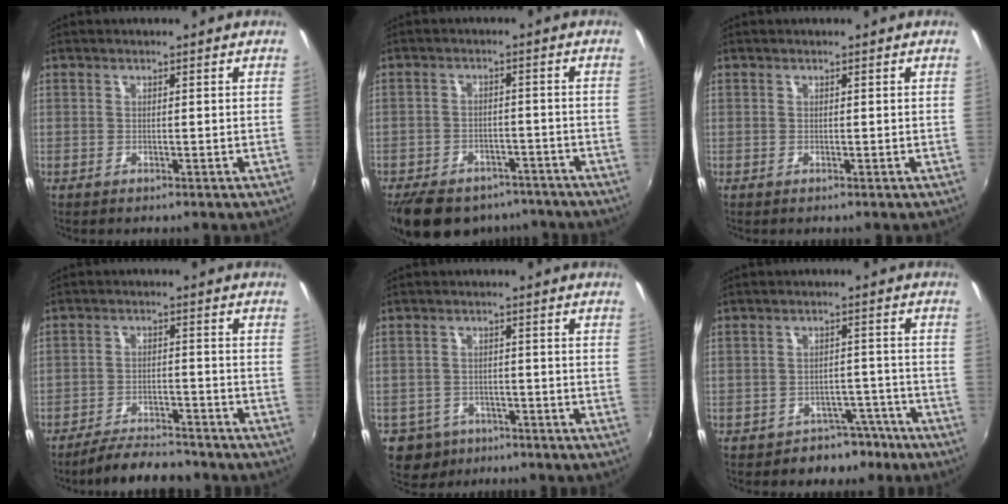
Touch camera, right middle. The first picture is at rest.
{"total": 16.3, "force": [-12.5, 8.2, 6.5], "torque": [-0.150, 0.001, -0.167]}
{"total": 0.0}
{"total": 9.6, "force": [-8.7, 2.4, 3.4], "torque": [-0.089, -0.001, -0.131]}
{"total": 6.7, "force": [-4.2, 4.9, 1.4], "torque": [-0.048, 0.004, -0.063]}
{"total": 6.2, "force": [-4.6, 4.0, 0.9], "torque": [-0.012, 0.033, -0.055]}